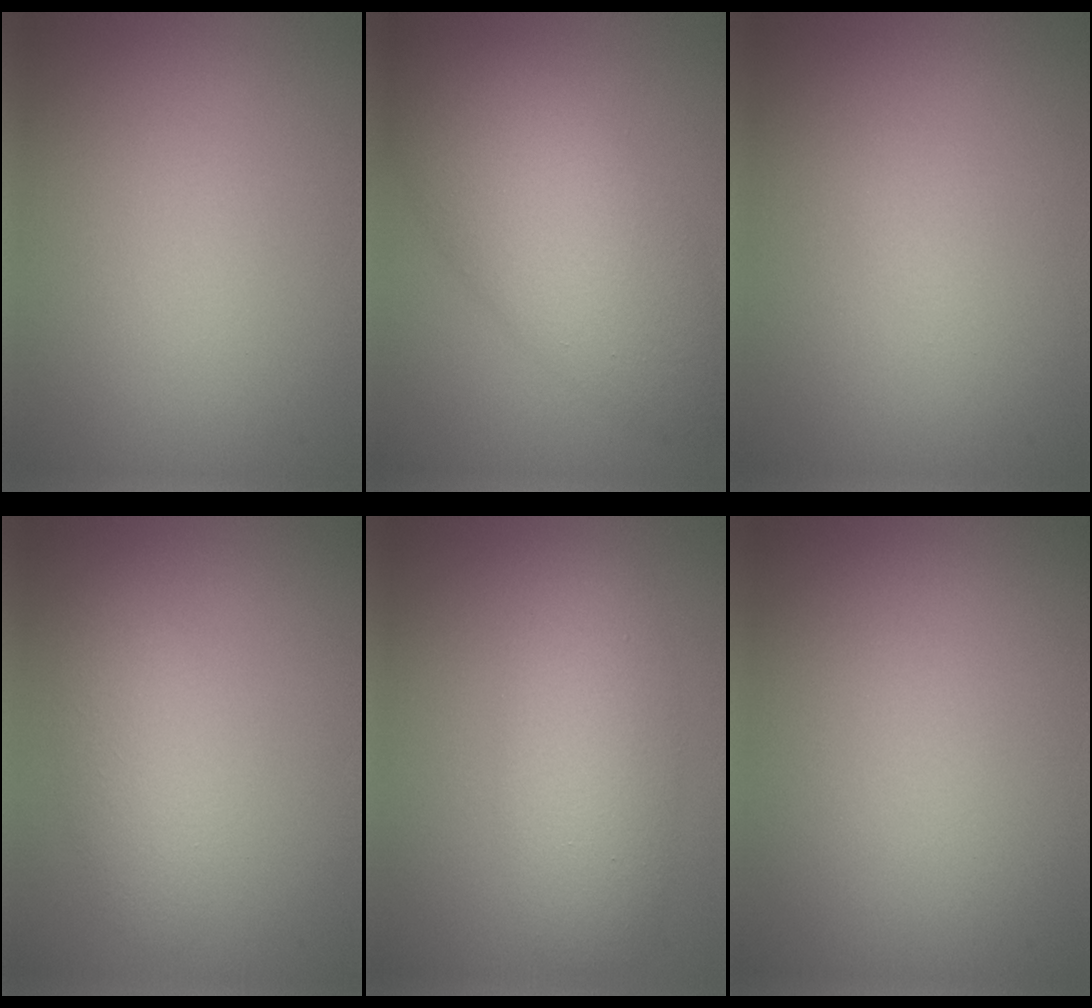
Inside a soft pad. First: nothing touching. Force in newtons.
{"total": 8.1, "press": 8.1, "slide": 0.3}
{"total": 0.0}
{"total": 2.4, "press": 2.4, "slide": 0.1}
{"total": 4.9, "press": 4.9, "slide": 0.2}
{"total": 0.0}